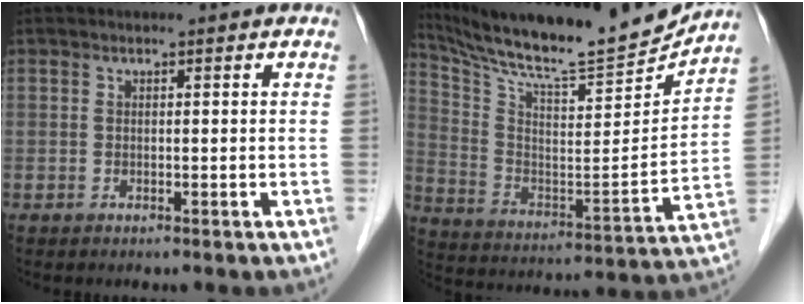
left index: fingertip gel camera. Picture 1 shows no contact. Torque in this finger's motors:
{"motor_torque": [0.46, -0.81, 0.16, 0.07]}